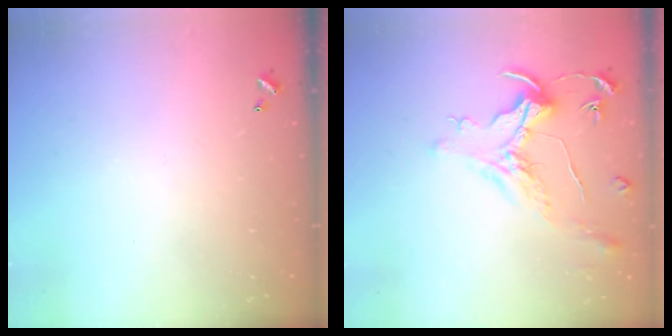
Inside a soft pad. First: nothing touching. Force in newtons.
{"total": 1.5, "press": 1.3, "slide": 0.7}